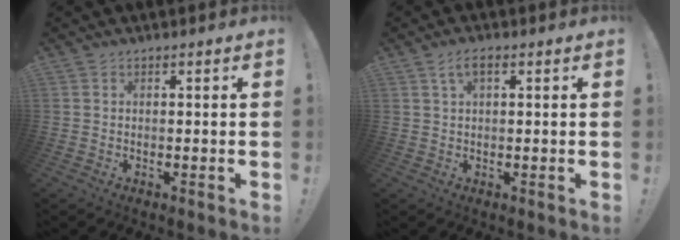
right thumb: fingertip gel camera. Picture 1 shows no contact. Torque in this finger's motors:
{"motor_torque": [0.01, 0.01, 0.06, 0.12, 0.00]}